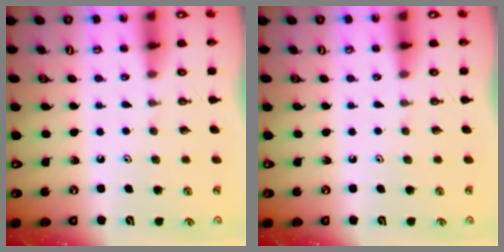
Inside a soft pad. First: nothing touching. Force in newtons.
{"total": 0.0}